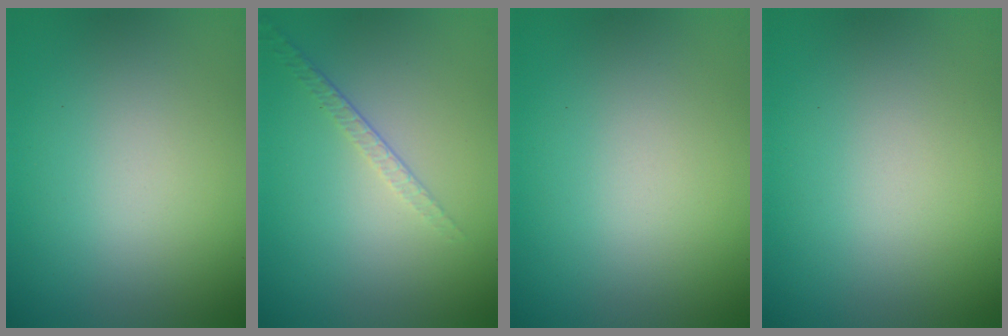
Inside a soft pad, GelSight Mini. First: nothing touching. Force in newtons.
{"total": 1.4, "press": 0.8, "slide": 1.1}
{"total": 0.0}
{"total": 0.0}